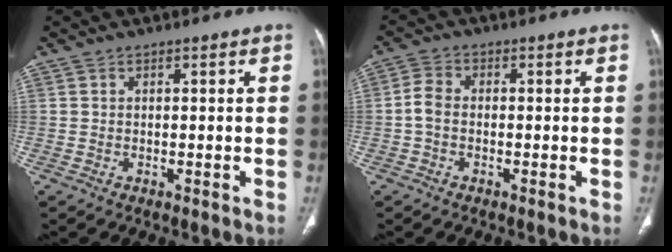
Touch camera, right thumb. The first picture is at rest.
{"total": 3.2, "force": [-0.7, 2.2, 2.2], "torque": [-0.047, 0.010, -0.021]}